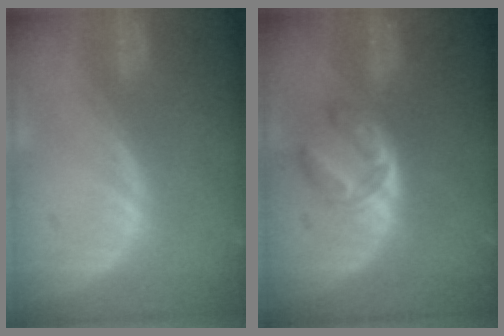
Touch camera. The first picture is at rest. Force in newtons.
{"total": 5.1, "press": 4.9, "slide": 1.4}